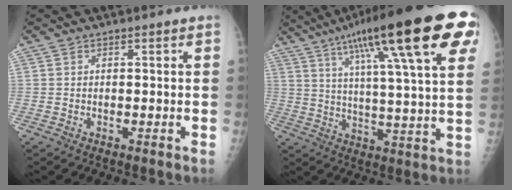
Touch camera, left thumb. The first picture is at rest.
{"total": 27.0, "force": [13.3, 4.9, 23.0], "torque": [-0.343, -0.004, 0.196]}